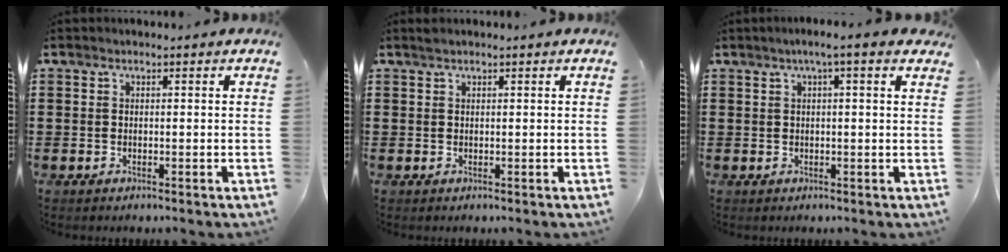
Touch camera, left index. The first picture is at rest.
{"total": 0.6, "force": [0.5, 0.1, 0.4], "torque": [-0.008, 0.001, 0.009]}
{"total": 2.5, "force": [1.3, 0.0, 2.2], "torque": [-0.045, 0.002, 0.021]}